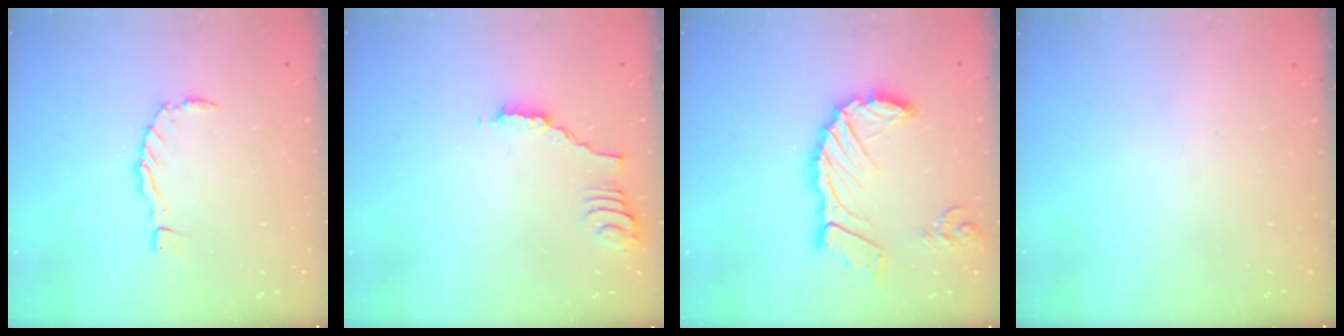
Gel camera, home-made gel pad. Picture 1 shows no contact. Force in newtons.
{"total": 2.0, "press": 2.0, "slide": 0.5}
{"total": 14.5, "press": 14.4, "slide": 1.9}
{"total": 0.0}